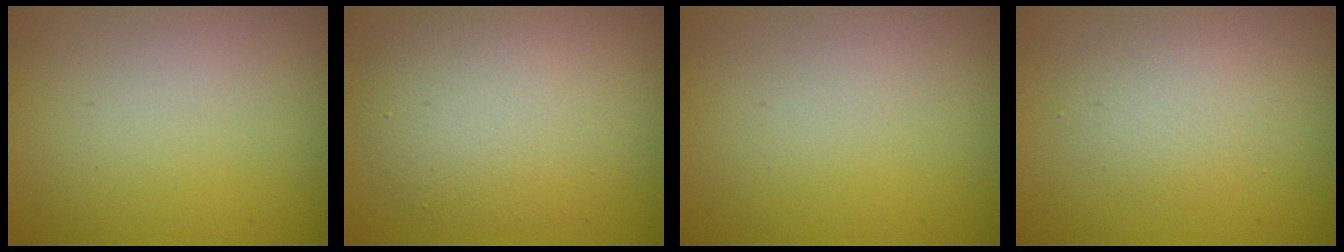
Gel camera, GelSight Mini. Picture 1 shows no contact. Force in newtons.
{"total": 6.1, "press": 6.1, "slide": 0.1}
{"total": 0.0}
{"total": 2.4, "press": 2.4, "slide": 0.0}